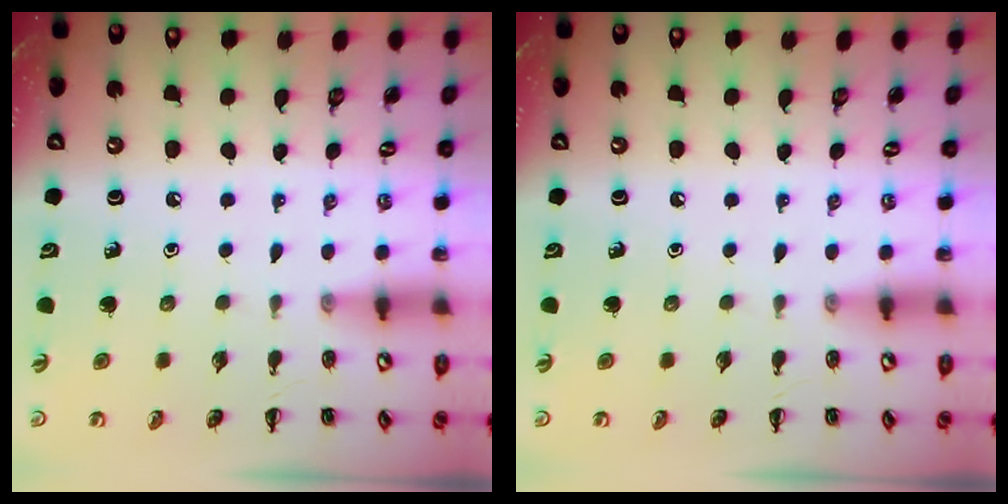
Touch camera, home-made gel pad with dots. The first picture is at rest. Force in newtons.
{"total": 0.0}